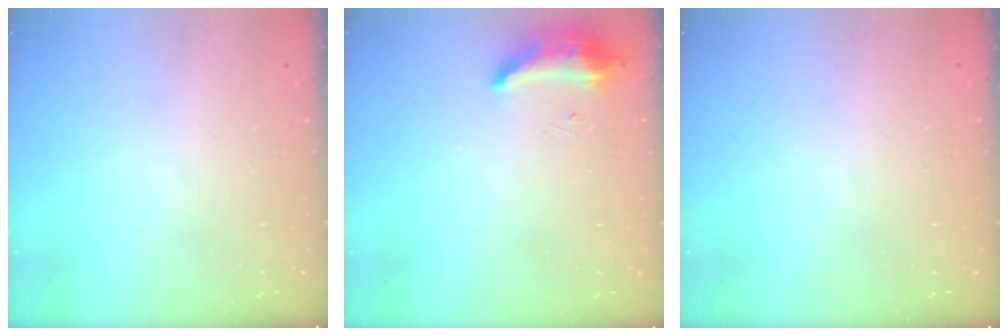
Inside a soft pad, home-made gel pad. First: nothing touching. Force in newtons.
{"total": 8.0, "press": 8.0, "slide": 0.4}
{"total": 0.0}